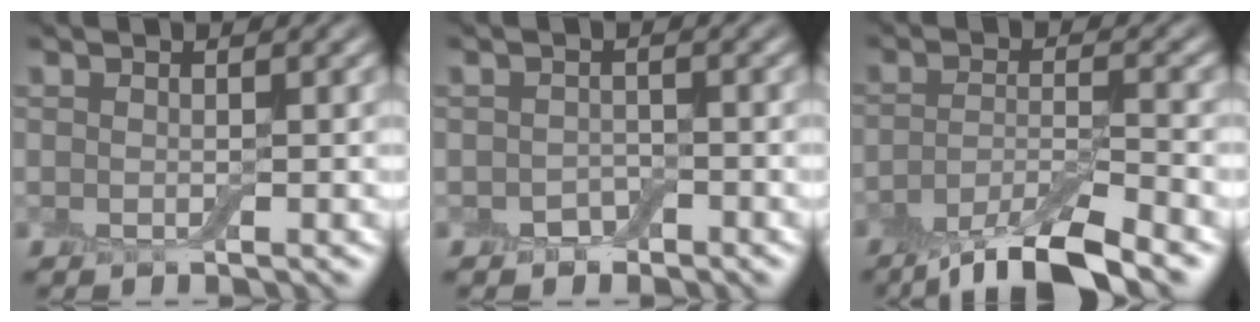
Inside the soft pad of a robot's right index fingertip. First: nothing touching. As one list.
[{"total": 1.4, "force": [-0.9, 0.9, 0.5], "torque": [-0.007, 0.001, -0.016]}, {"total": 7.0, "force": [-4.9, 1.7, 4.8], "torque": [-0.075, -0.005, -0.094]}]